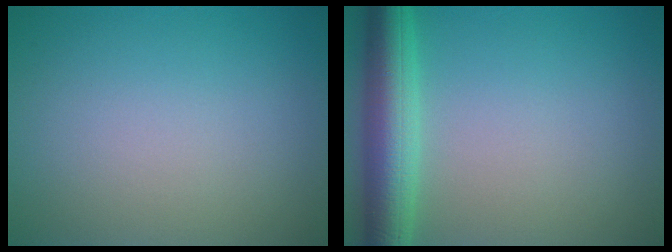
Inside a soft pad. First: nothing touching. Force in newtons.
{"total": 5.9, "press": 5.9, "slide": 0.2}